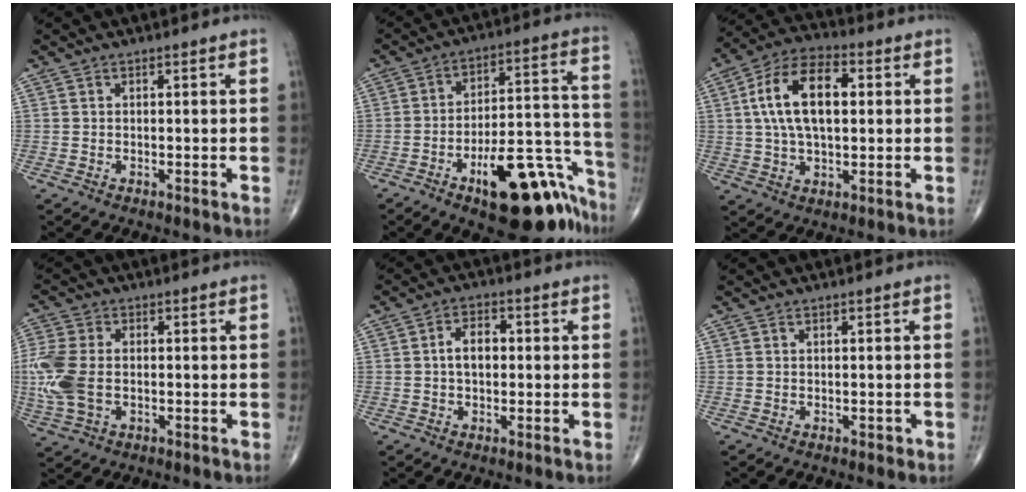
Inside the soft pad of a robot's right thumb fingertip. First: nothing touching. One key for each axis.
{"total": 21.2, "fx": -12.7, "fy": 8.2, "fz": 14.8, "tx": -0.125, "ty": 0.111, "tz": -0.180}
{"total": 14.7, "fx": 2.5, "fy": 7.9, "fz": 12.2, "tx": -0.220, "ty": 0.019, "tz": 0.042}
{"total": 11.2, "fx": -0.7, "fy": 7.1, "fz": 8.7, "tx": -0.230, "ty": 0.002, "tz": -0.012}
{"total": 5.0, "fx": 0.3, "fy": 3.2, "fz": 3.9, "tx": -0.063, "ty": 0.014, "tz": 0.000}
{"total": 0.5, "fx": -0.1, "fy": 0.4, "fz": 0.3, "tx": -0.002, "ty": 0.001, "tz": -0.002}